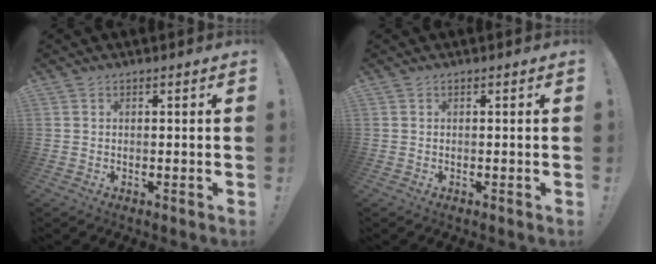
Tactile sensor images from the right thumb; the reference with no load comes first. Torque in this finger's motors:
{"motor_torque": [0.00, -0.02, -0.08, 0.01, 0.05]}